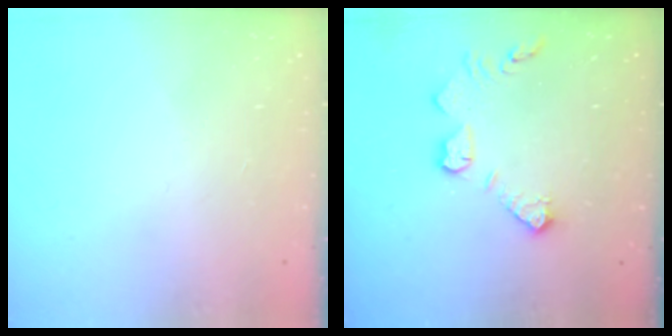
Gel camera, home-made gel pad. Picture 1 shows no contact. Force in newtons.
{"total": 10.8, "press": 10.8, "slide": 0.8}